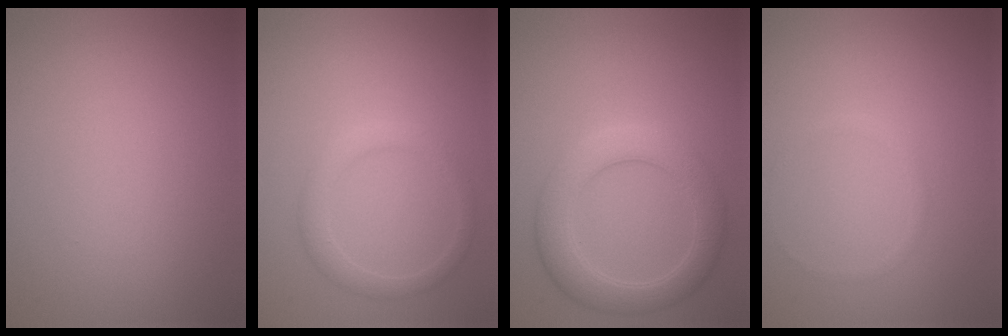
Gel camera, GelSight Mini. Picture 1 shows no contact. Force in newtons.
{"total": 2.2, "press": 2.2, "slide": 0.1}
{"total": 4.8, "press": 4.8, "slide": 0.4}
{"total": 0.7, "press": 0.7, "slide": 0.1}